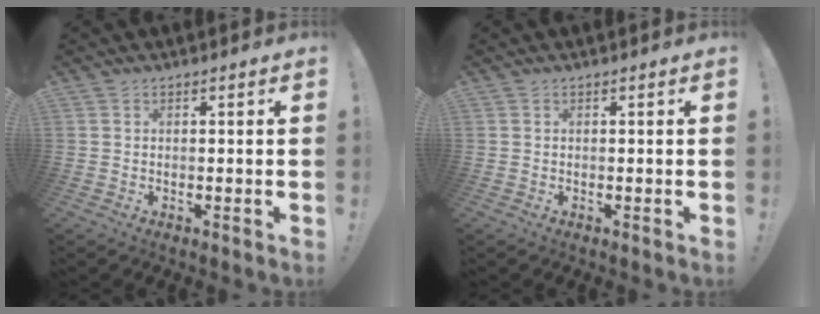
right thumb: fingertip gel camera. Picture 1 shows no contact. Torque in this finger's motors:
{"motor_torque": [0.00, 0.00, 0.00, 0.00, 0.00]}